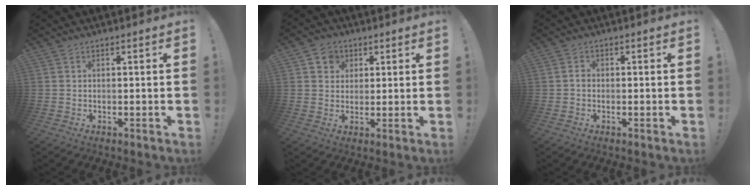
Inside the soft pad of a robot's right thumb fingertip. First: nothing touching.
{"total": 5.9, "force": [2.5, 5.1, 1.6], "torque": [-0.032, -0.005, 0.049]}
{"total": 1.1, "force": [-0.8, 0.7, 0.5], "torque": [-0.012, 0.006, -0.013]}